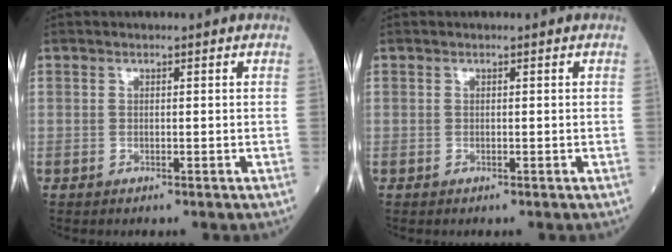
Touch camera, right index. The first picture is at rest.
{"total": 0.0}